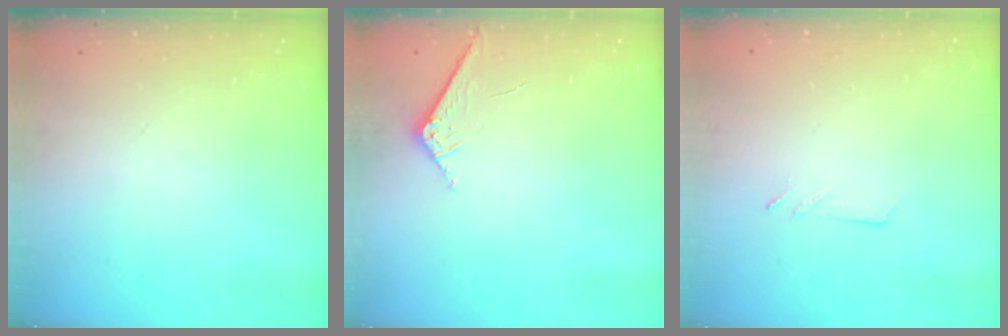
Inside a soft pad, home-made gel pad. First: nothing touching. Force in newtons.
{"total": 5.3, "press": 5.3, "slide": 0.6}
{"total": 2.2, "press": 2.2, "slide": 0.2}